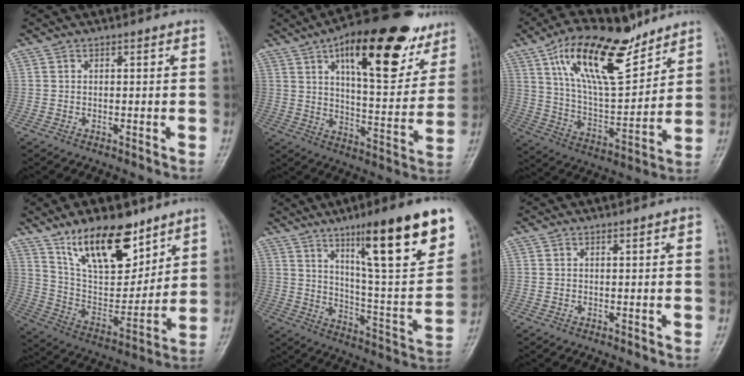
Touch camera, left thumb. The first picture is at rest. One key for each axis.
{"total": 24.3, "fx": 13.4, "fy": 9.6, "fz": 17.8, "tx": -0.212, "ty": -0.032, "tz": 0.201}
{"total": 20.7, "fx": 12.4, "fy": 8.2, "fz": 14.3, "tx": -0.215, "ty": -0.053, "tz": 0.229}
{"total": 20.0, "fx": 12.9, "fy": 8.6, "fz": 12.7, "tx": -0.165, "ty": -0.066, "tz": 0.240}
{"total": 23.7, "fx": 13.3, "fy": 3.8, "fz": 19.2, "tx": -0.265, "ty": -0.051, "tz": 0.214}
{"total": 0.9, "fx": 0.3, "fy": 0.1, "fz": 0.9, "tx": -0.014, "ty": 0.002, "tz": 0.003}